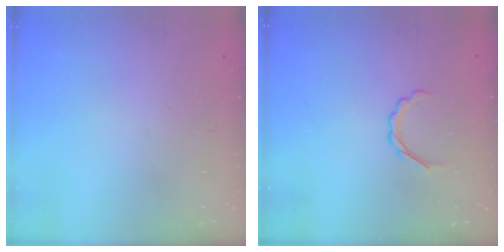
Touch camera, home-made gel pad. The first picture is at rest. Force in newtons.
{"total": 3.6, "press": 3.5, "slide": 0.9}